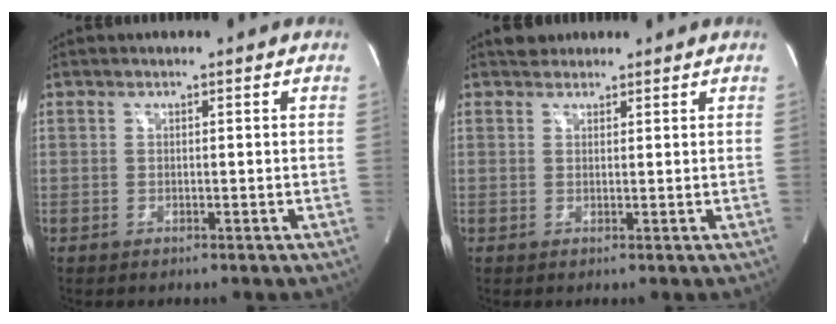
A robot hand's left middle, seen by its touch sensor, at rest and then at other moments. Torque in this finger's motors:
{"motor_torque": [0.13, -0.09, -0.06, 0.02]}